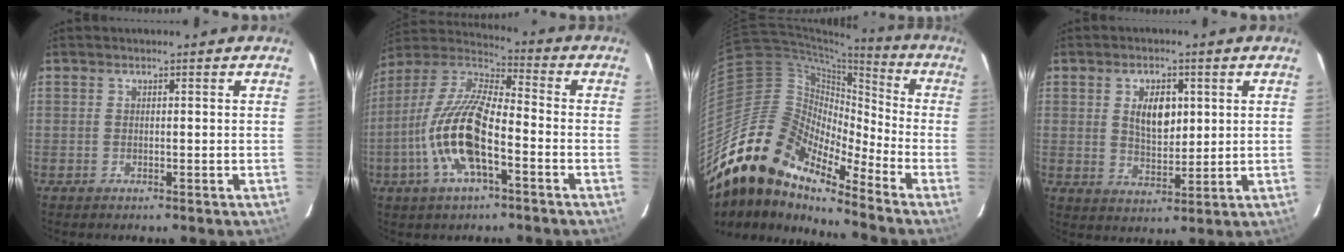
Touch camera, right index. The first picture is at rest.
{"total": 16.7, "force": [-5.7, 5.6, 14.6], "torque": [-0.299, -0.006, -0.118]}
{"total": 17.8, "force": [-14.4, 5.7, 8.8], "torque": [-0.138, -0.008, -0.291]}
{"total": 7.0, "force": [1.9, 3.8, 5.5], "torque": [-0.094, 0.004, 0.038]}